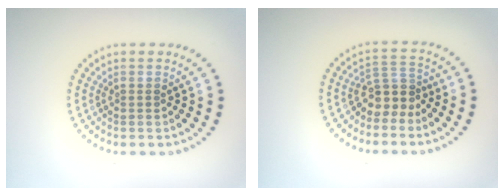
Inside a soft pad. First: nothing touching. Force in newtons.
{"total": 2.9, "press": 2.0, "slide": 2.0}